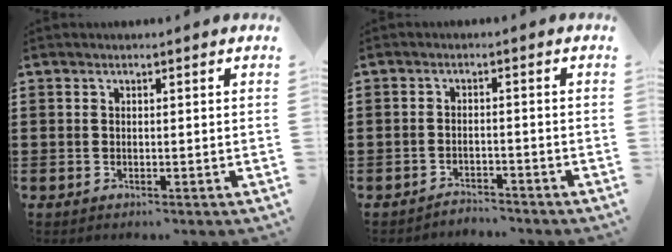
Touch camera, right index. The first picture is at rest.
{"total": 2.2, "force": [-2.2, 0.1, -0.2], "torque": [-0.005, 0.002, -0.049]}